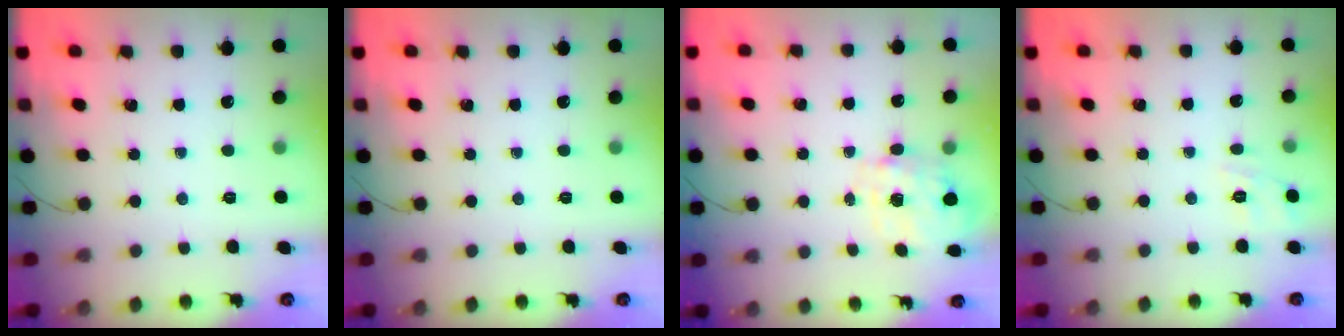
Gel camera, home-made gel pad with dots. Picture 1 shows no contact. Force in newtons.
{"total": 0.0}
{"total": 3.9, "press": 3.8, "slide": 0.9}
{"total": 9.6, "press": 9.5, "slide": 1.5}